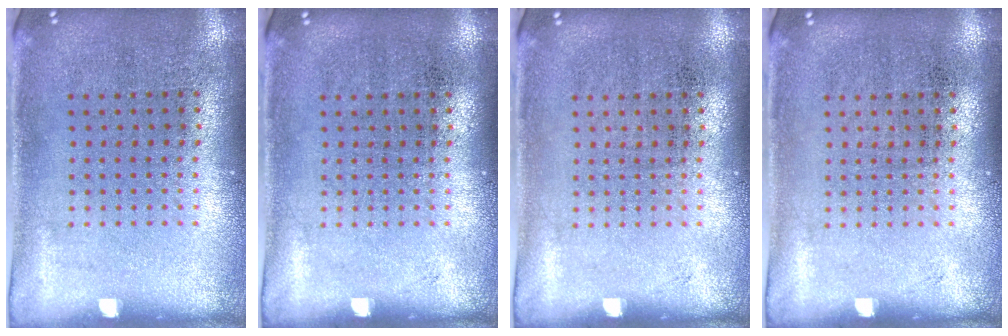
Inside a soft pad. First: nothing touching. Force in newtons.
{"total": 0.0}
{"total": 0.0}
{"total": 0.0}